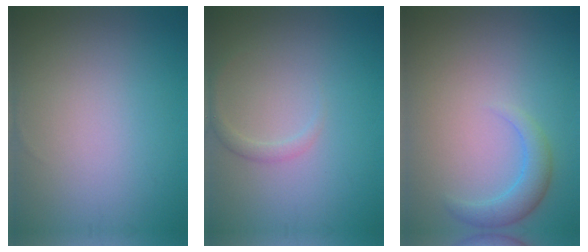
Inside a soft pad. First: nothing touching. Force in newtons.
{"total": 1.2, "press": 1.2, "slide": 0.1}
{"total": 2.4, "press": 2.4, "slide": 0.1}